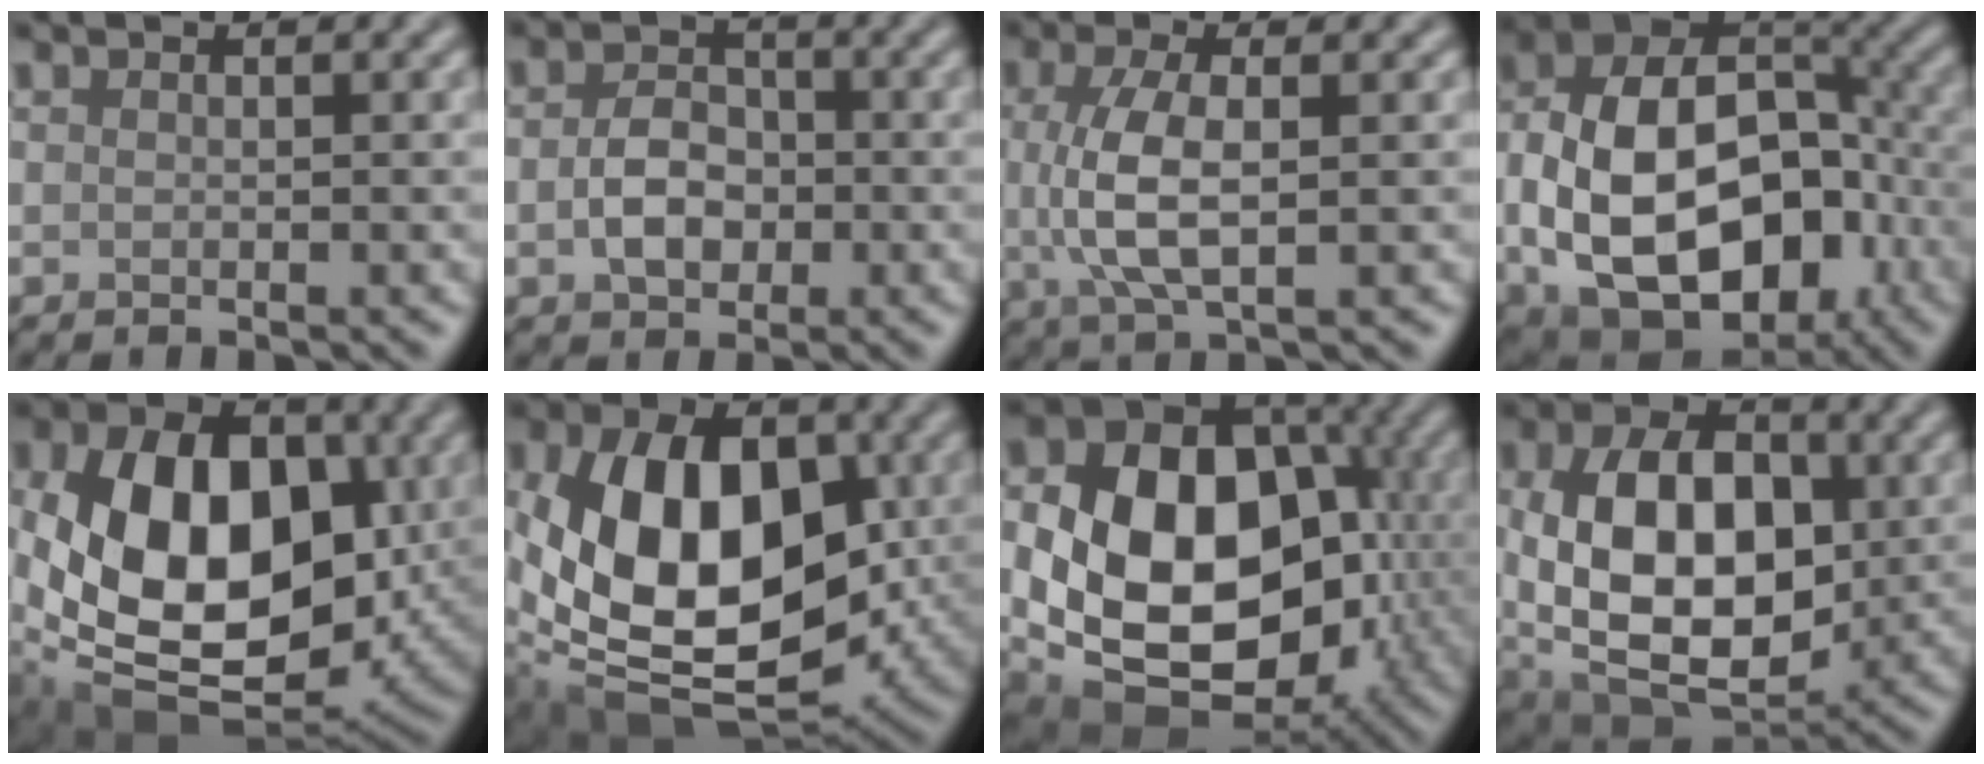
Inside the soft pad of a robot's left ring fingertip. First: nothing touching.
{"total": 3.6, "force": [-0.6, 2.6, 2.4], "torque": [-0.045, 0.004, -0.017]}
{"total": 5.2, "force": [0.2, 1.9, 4.8], "torque": [-0.107, 0.002, 0.003]}
{"total": 15.7, "force": [-2.9, 10.7, 11.1], "torque": [-0.198, -0.020, -0.048]}
{"total": 14.0, "force": [0.6, 9.5, 10.3], "torque": [-0.191, -0.016, 0.019]}
{"total": 13.9, "force": [0.5, 9.0, 10.5], "torque": [-0.189, -0.011, 0.016]}
{"total": 17.5, "force": [-1.6, 12.4, 12.2], "torque": [-0.184, -0.017, -0.017]}
{"total": 13.8, "force": [0.4, 9.0, 10.5], "torque": [-0.187, -0.003, 0.017]}